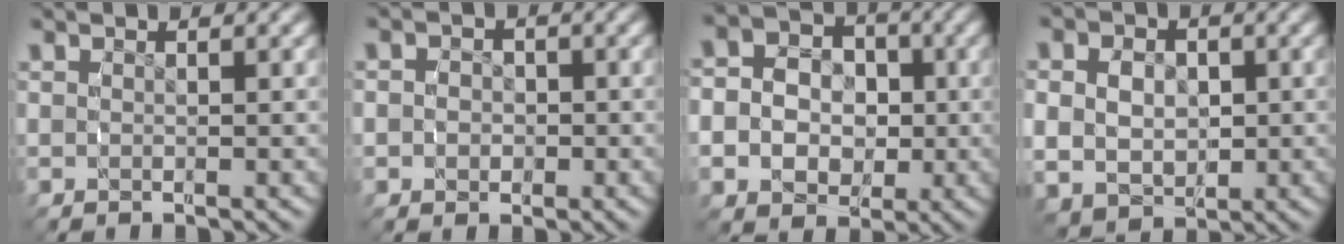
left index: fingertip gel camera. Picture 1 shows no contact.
{"total": 2.7, "force": [-0.5, 2.6, 0.8], "torque": [-0.016, -0.003, -0.014]}
{"total": 9.8, "force": [-1.2, 8.6, 4.4], "torque": [-0.095, -0.023, -0.029]}
{"total": 6.4, "force": [-0.5, 5.4, 3.4], "torque": [-0.081, -0.030, 0.003]}